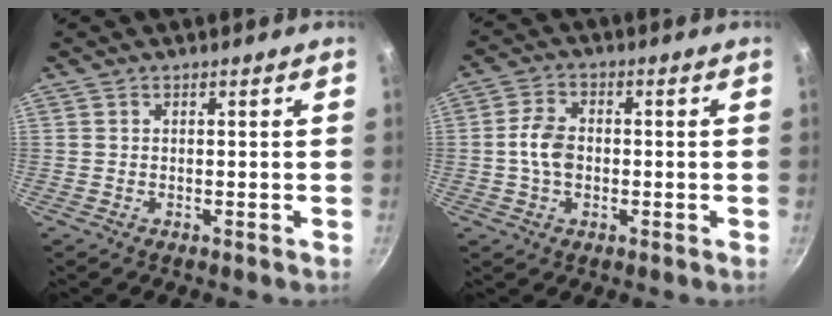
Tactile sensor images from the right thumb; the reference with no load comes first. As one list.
[{"total": 6.1, "force": [-0.6, 4.2, 4.3], "torque": [-0.076, 0.015, -0.016]}]